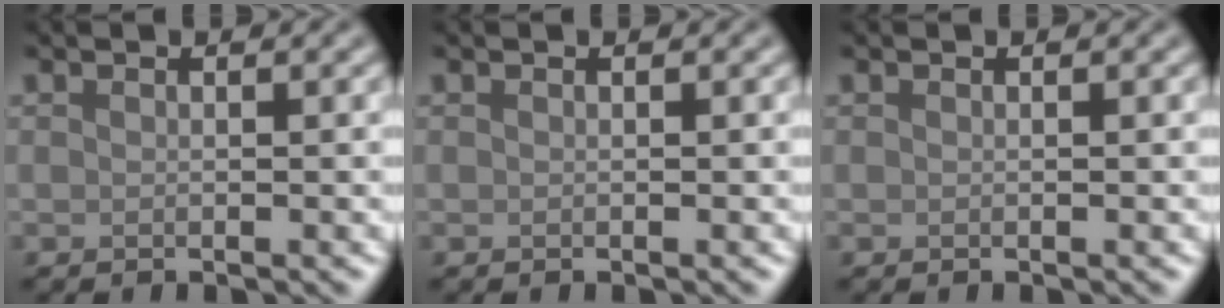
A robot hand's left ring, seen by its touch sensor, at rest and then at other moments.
{"total": 0.0}
{"total": 0.0}